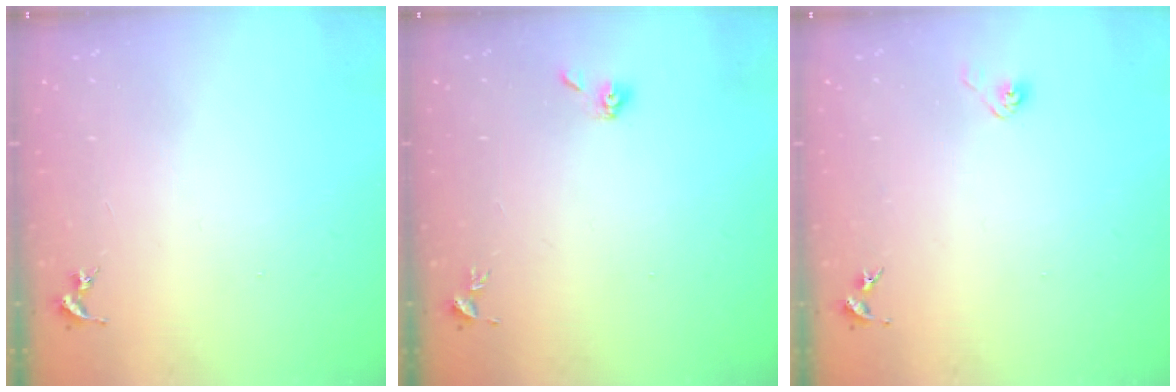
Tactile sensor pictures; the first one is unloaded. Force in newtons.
{"total": 5.3, "press": 5.2, "slide": 1.1}
{"total": 2.9, "press": 2.8, "slide": 0.8}